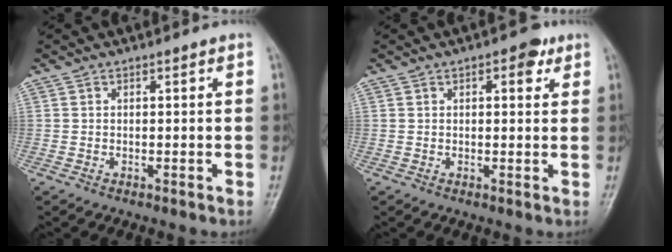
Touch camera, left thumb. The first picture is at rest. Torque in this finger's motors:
{"motor_torque": [-0.12, 0.09, 0.29, 0.23, -0.05]}